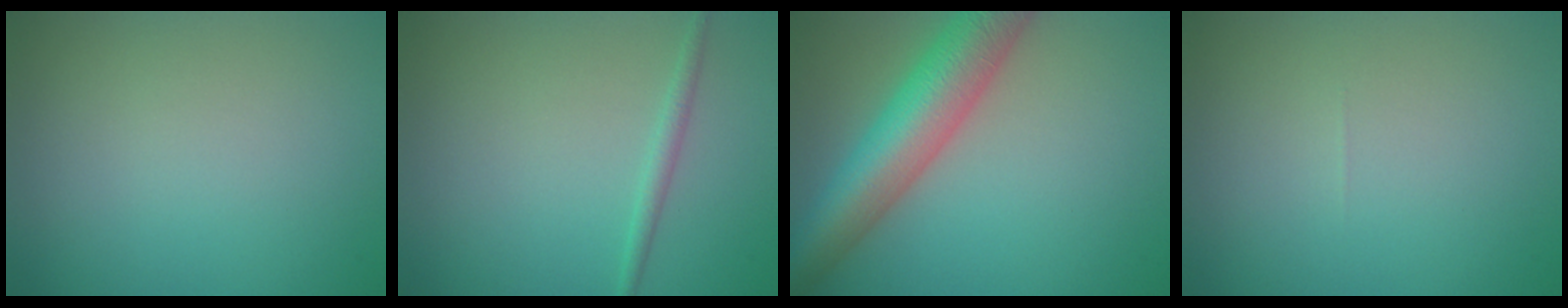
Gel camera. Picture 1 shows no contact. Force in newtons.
{"total": 1.2, "press": 1.2, "slide": 0.1}
{"total": 8.3, "press": 8.3, "slide": 0.3}
{"total": 0.0}